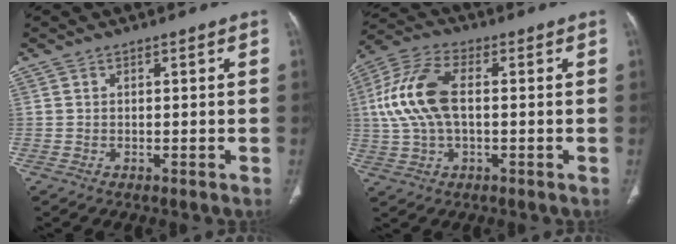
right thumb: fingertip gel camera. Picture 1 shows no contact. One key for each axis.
{"total": 12.6, "fx": 0.8, "fy": 6.6, "fz": 10.7, "tx": -0.236, "ty": 0.024, "tz": 0.011}